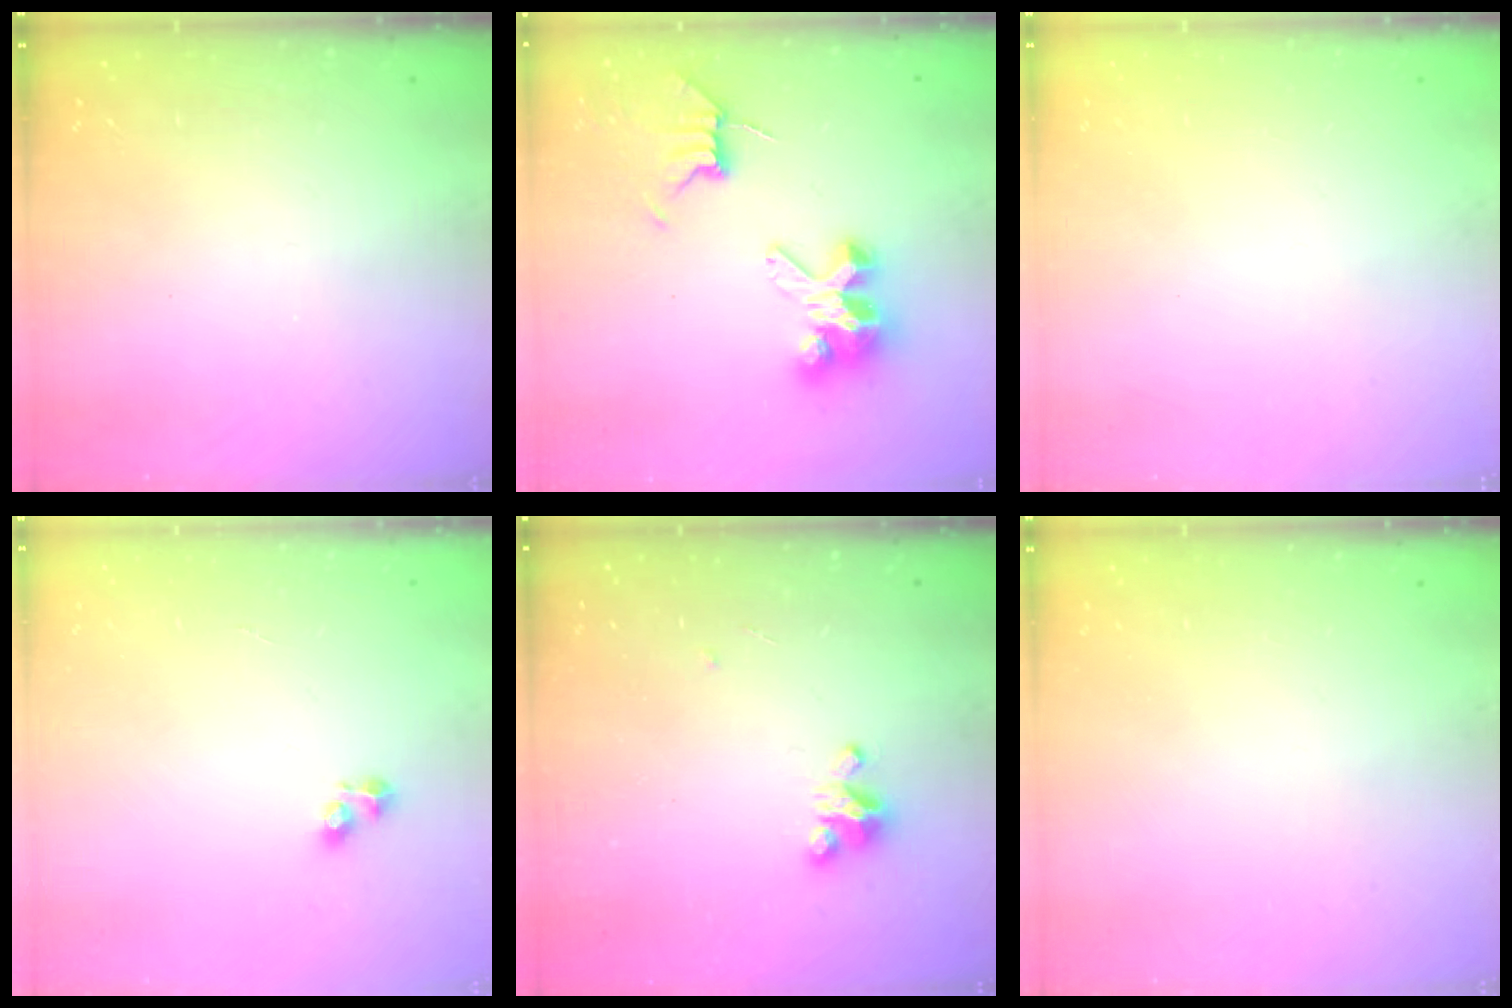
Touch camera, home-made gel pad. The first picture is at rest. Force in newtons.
{"total": 8.7, "press": 8.6, "slide": 0.7}
{"total": 0.0}
{"total": 2.6, "press": 2.6, "slide": 0.2}
{"total": 5.5, "press": 5.5, "slide": 0.4}
{"total": 0.0}